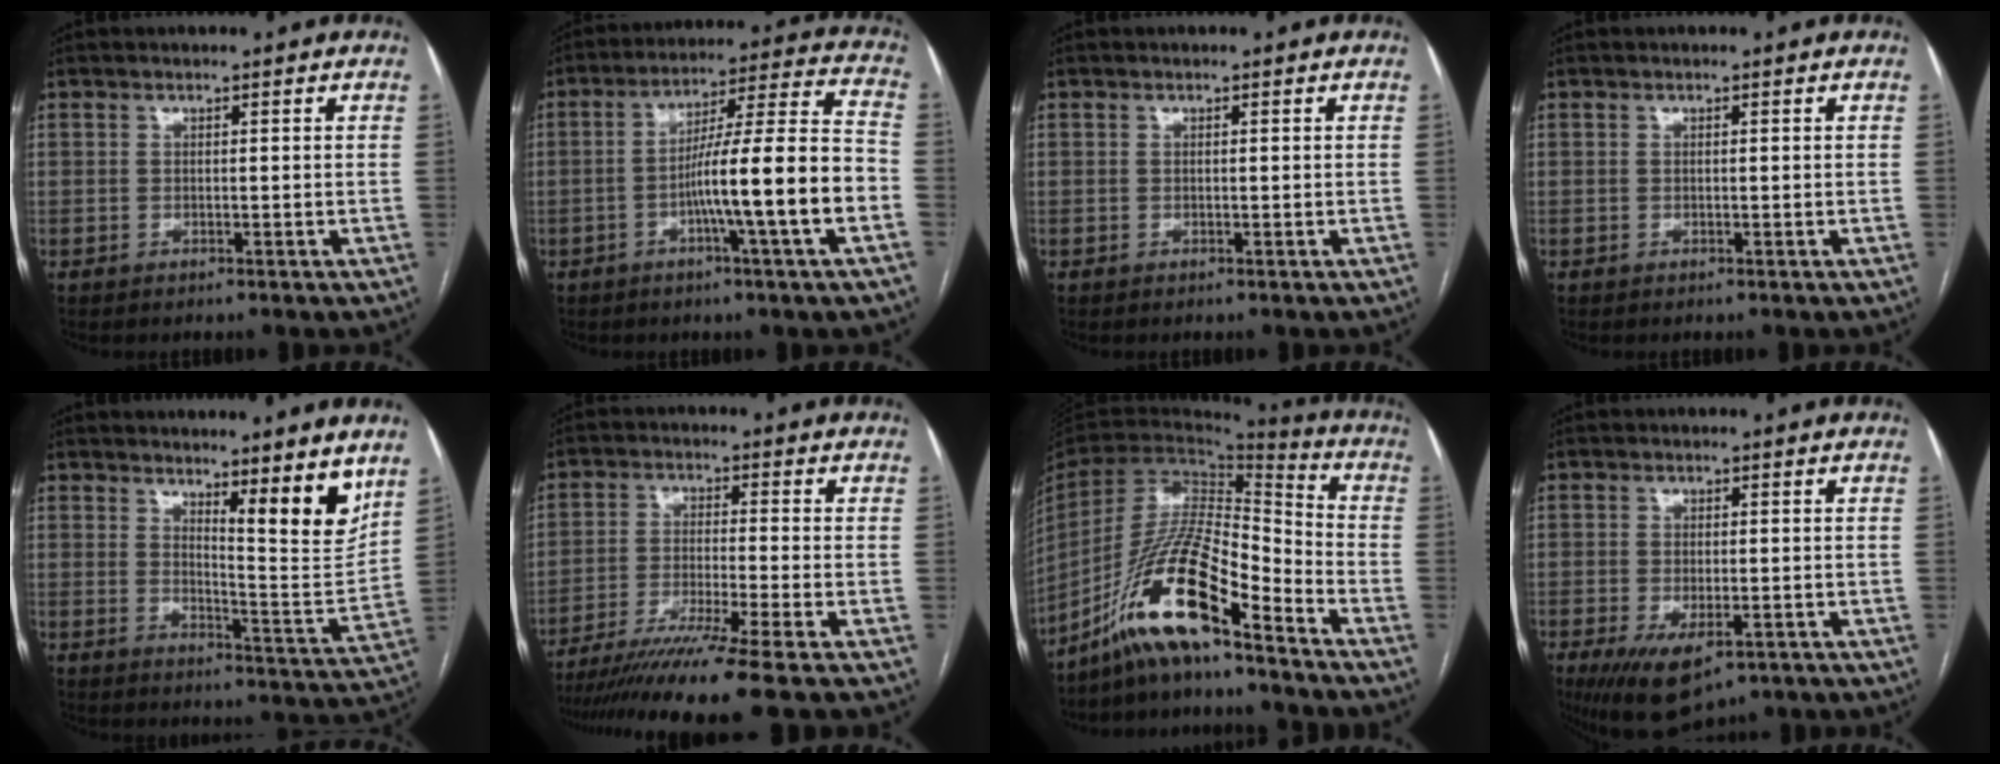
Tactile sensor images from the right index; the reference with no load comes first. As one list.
[{"total": 15.6, "force": [-4.5, -0.6, 14.9], "torque": [-0.238, 0.012, -0.076]}, {"total": 0.0}, {"total": 0.0}, {"total": 9.0, "force": [6.4, 0.4, 6.3], "torque": [-0.083, -0.032, 0.097]}, {"total": 13.7, "force": [-11.0, -2.5, 7.8], "torque": [-0.121, -0.042, -0.177]}, {"total": 15.4, "force": [-11.0, 2.1, 10.6], "torque": [-0.204, 0.007, -0.202]}, {"total": 8.8, "force": [-4.7, 3.7, 6.4], "torque": [-0.112, -0.019, -0.069]}]